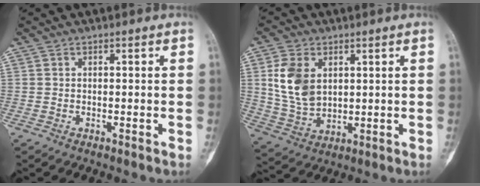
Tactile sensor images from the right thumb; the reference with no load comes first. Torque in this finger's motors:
{"motor_torque": [0.76, 1.53, 1.41, 0.25, 0.29]}